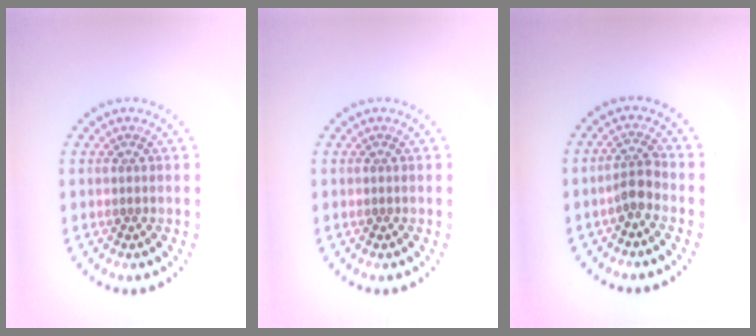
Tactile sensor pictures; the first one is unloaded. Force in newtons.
{"total": 0.0}
{"total": 2.2, "press": 1.9, "slide": 1.2}